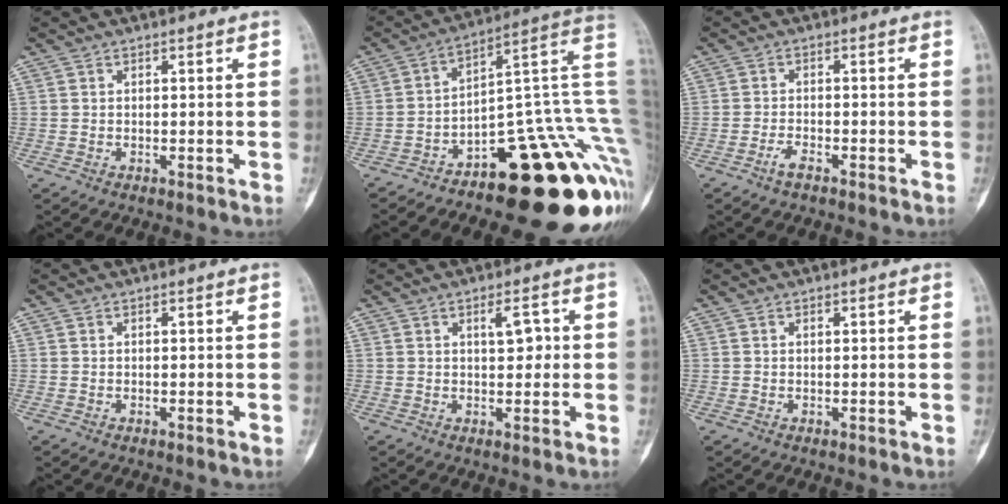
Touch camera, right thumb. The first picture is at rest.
{"total": 23.5, "force": [-8.7, 8.7, 20.1], "torque": [-0.132, 0.125, -0.113]}
{"total": 2.1, "force": [-1.5, 0.7, 1.2], "torque": [-0.030, 0.010, -0.033]}
{"total": 0.0}
{"total": 3.8, "force": [0.9, 1.7, 3.2], "torque": [-0.039, -0.001, 0.012]}
{"total": 0.0}